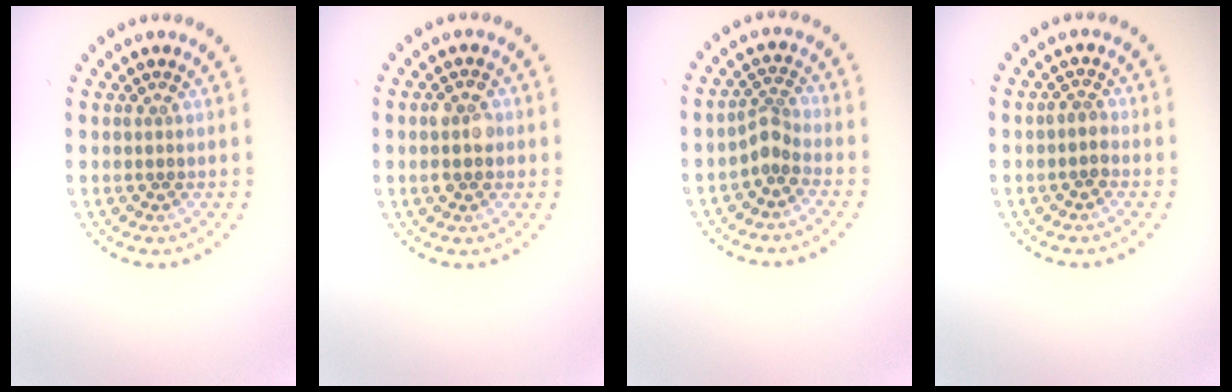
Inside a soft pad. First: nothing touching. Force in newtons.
{"total": 2.7, "press": 2.7, "slide": 0.2}
{"total": 1.9, "press": 1.3, "slide": 1.4}
{"total": 1.3, "press": 1.1, "slide": 0.5}